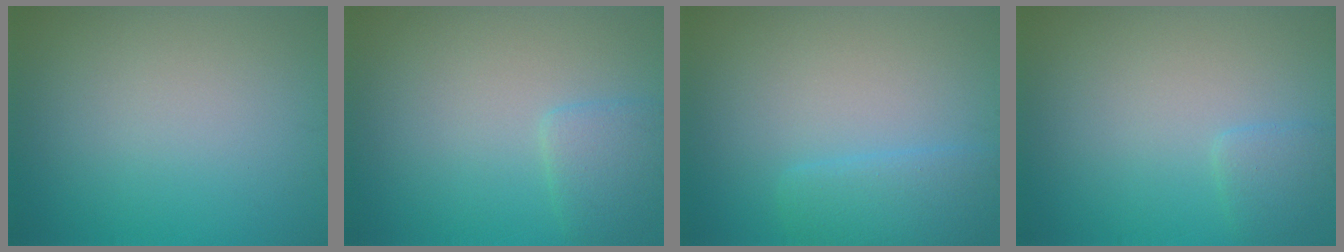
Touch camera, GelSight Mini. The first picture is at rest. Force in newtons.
{"total": 2.2, "press": 2.2, "slide": 0.1}
{"total": 3.0, "press": 3.0, "slide": 0.1}
{"total": 1.5, "press": 1.5, "slide": 0.2}